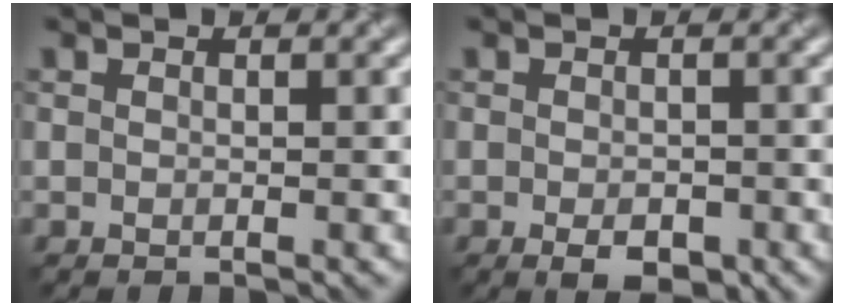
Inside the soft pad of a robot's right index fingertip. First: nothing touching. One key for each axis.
{"total": 2.4, "fx": -1.1, "fy": 1.2, "fz": 1.7, "tx": -0.027, "ty": -0.005, "tz": -0.015}